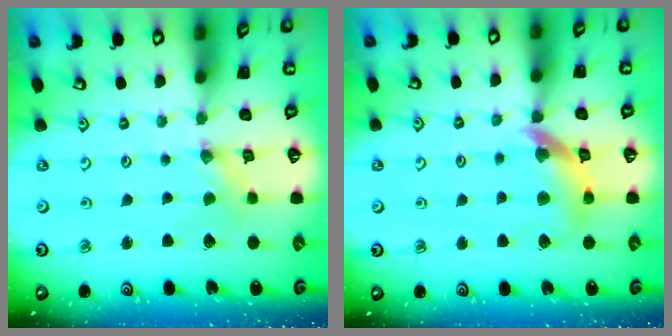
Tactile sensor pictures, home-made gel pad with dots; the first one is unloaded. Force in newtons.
{"total": 12.9, "press": 12.8, "slide": 1.6}